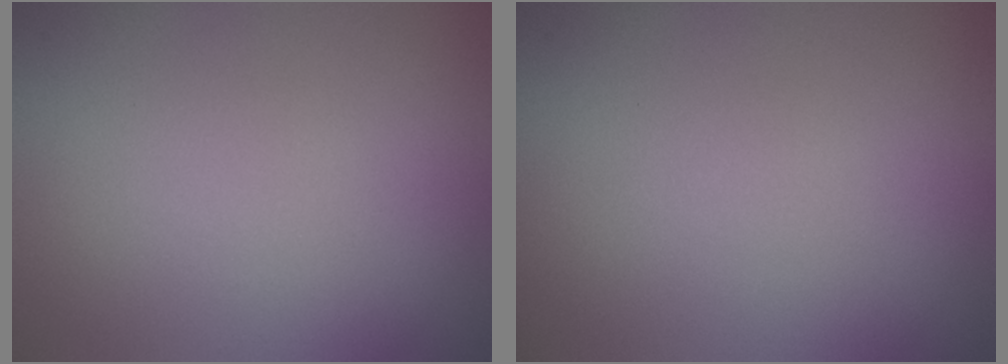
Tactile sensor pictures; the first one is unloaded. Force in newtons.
{"total": 0.0}